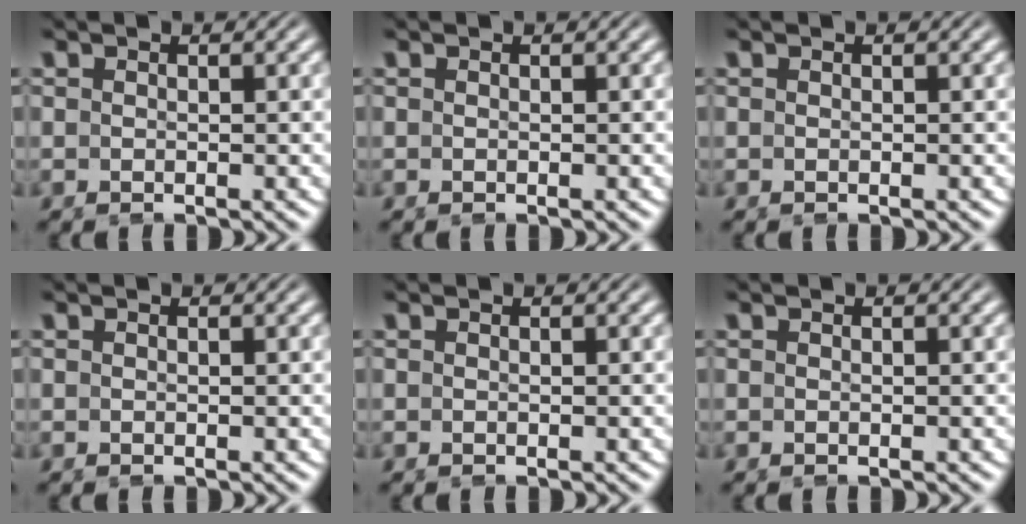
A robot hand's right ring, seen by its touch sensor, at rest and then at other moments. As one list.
[{"total": 0.0}, {"total": 0.0}, {"total": 0.0}, {"total": 0.0}, {"total": 0.0}]